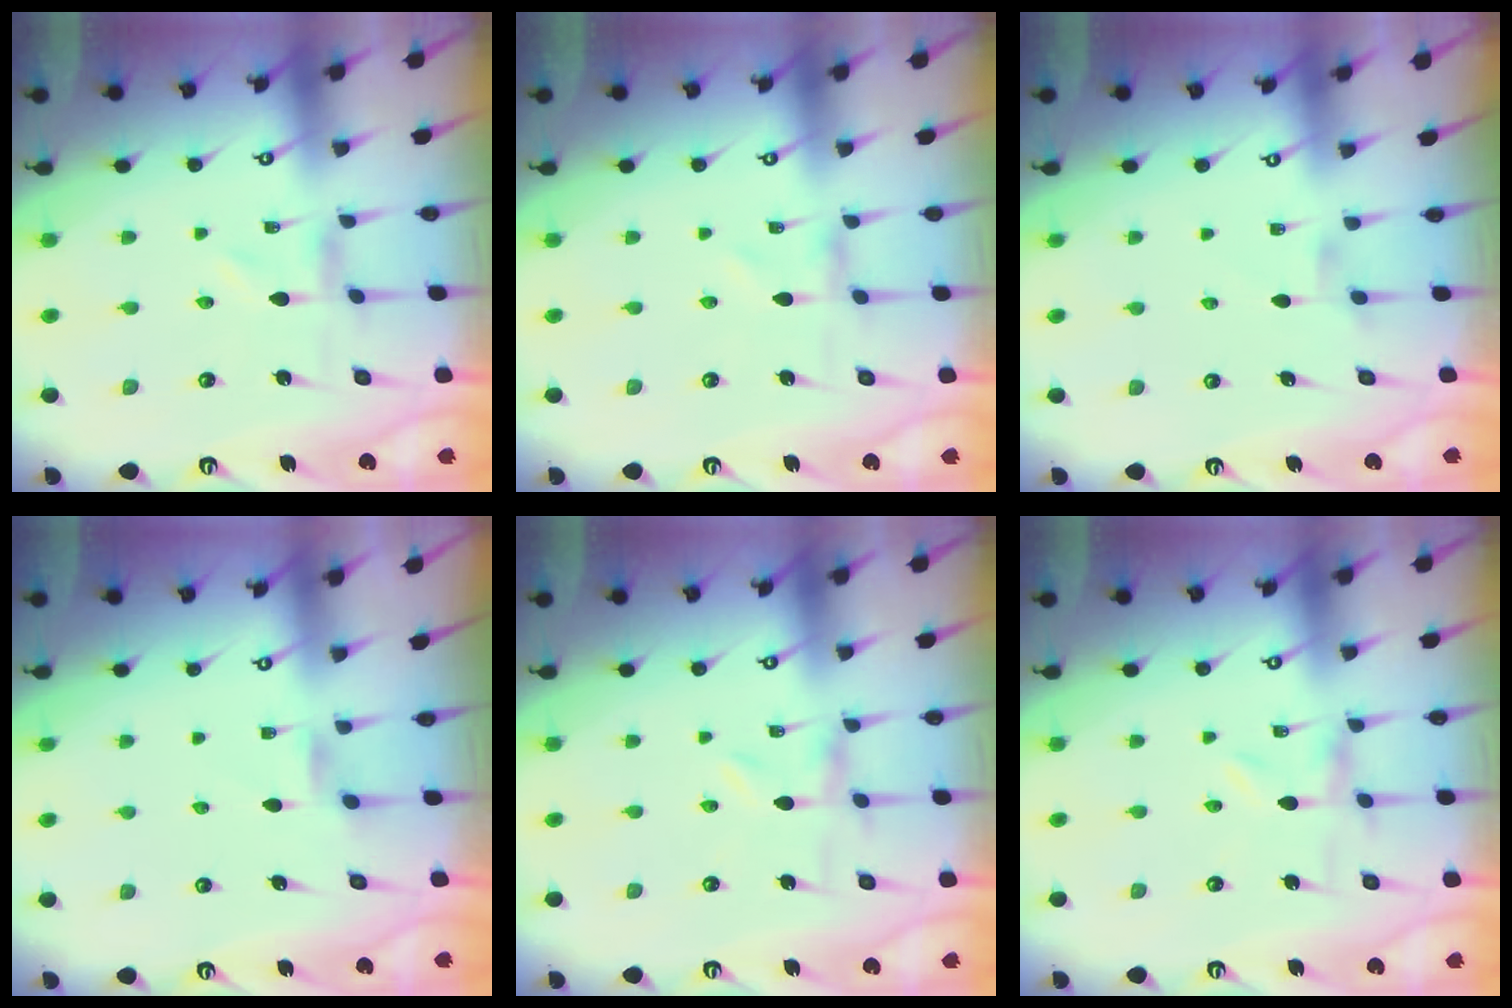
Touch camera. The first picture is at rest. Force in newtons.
{"total": 0.0}
{"total": 1.6, "press": 1.6, "slide": 0.3}
{"total": 2.8, "press": 2.7, "slide": 0.5}
{"total": 0.0}
{"total": 0.0}